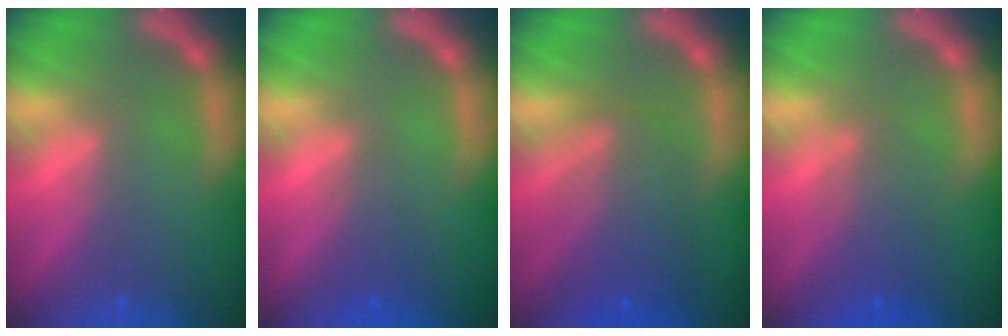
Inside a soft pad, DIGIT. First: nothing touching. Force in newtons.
{"total": 1.9}
{"total": 6.0}
{"total": 3.5}